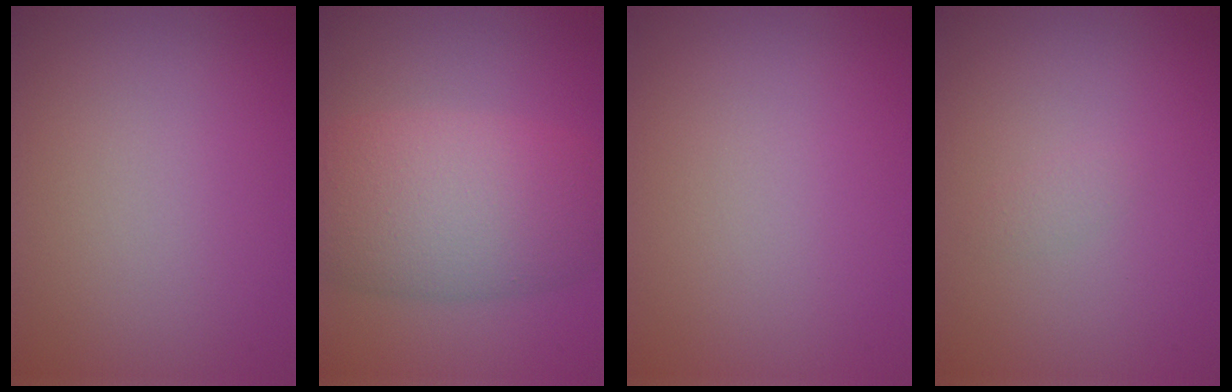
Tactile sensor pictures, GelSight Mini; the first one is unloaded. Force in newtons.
{"total": 8.4, "press": 8.4, "slide": 0.4}
{"total": 0.0}
{"total": 0.6, "press": 0.6, "slide": 0.1}